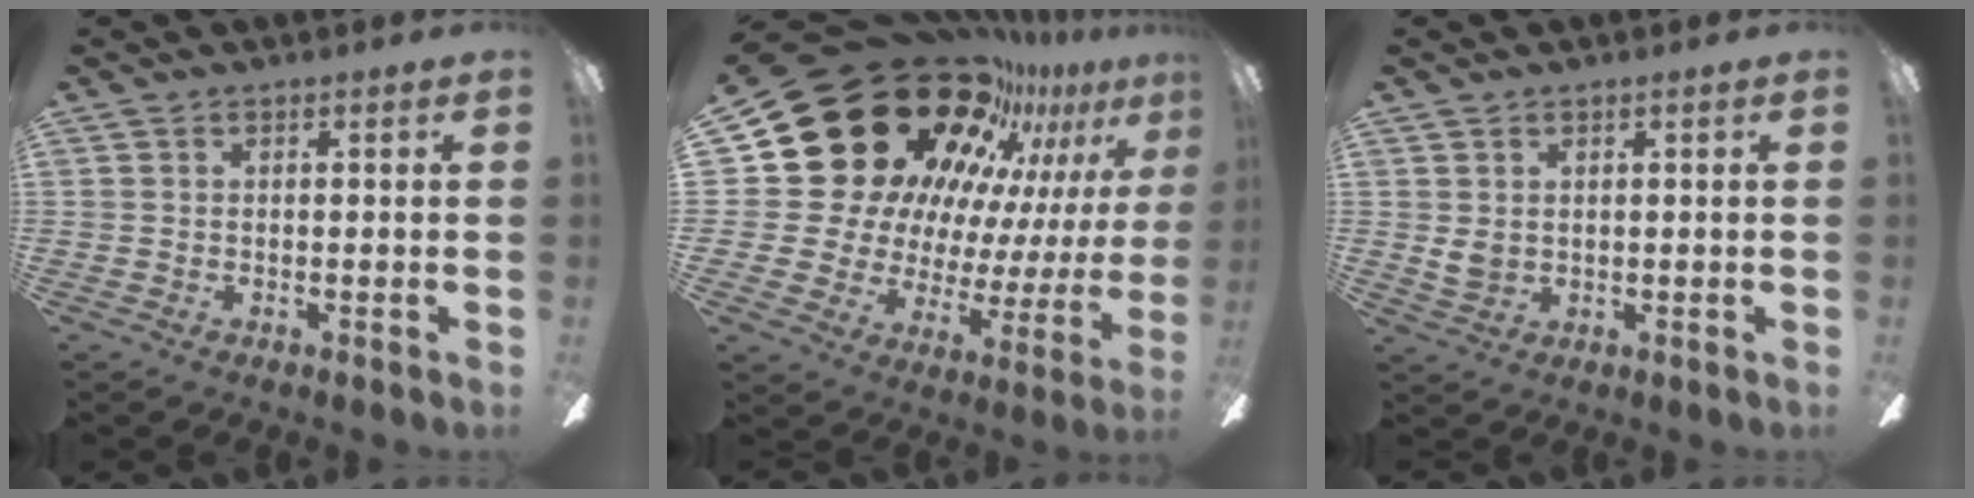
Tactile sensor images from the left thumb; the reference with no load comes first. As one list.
[{"total": 30.8, "force": [20.1, 17.9, 15.1], "torque": [-0.211, -0.181, 0.406]}, {"total": 2.8, "force": [1.0, 2.1, 1.6], "torque": [-0.024, 0.000, 0.018]}]